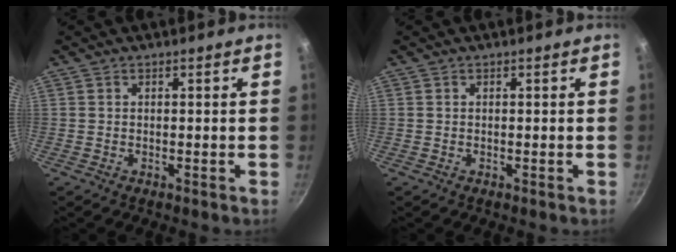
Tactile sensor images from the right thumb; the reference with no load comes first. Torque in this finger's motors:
{"motor_torque": [-0.42, 0.42, 0.00, 0.00, 0.00]}